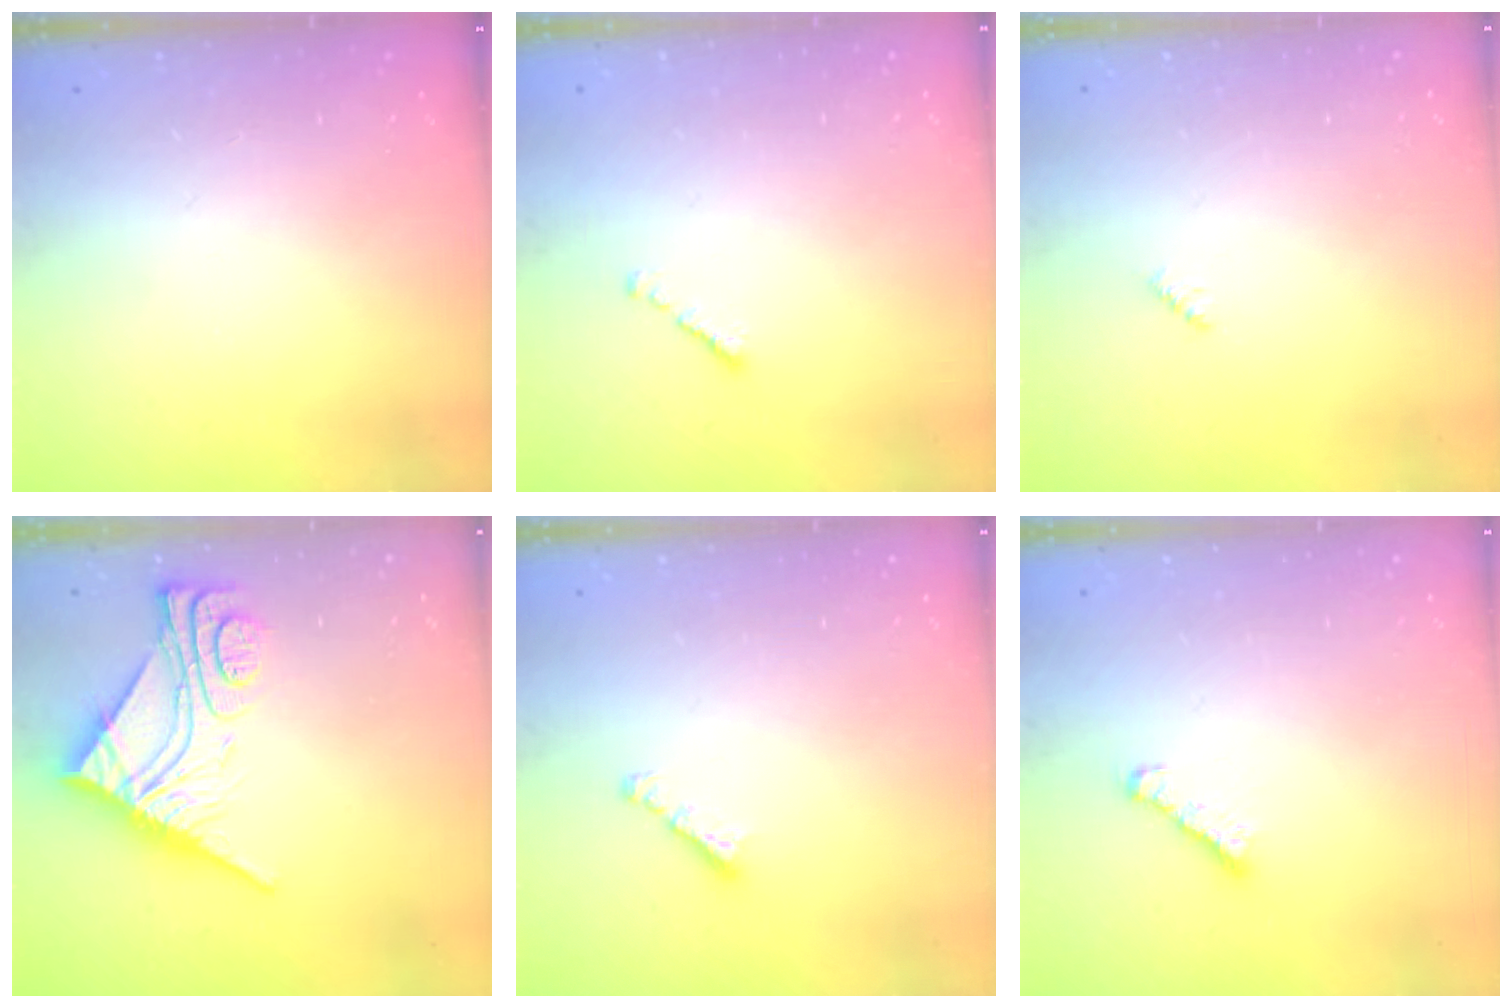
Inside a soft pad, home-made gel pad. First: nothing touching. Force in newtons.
{"total": 1.3, "press": 1.1, "slide": 0.6}
{"total": 2.4, "press": 2.4, "slide": 0.4}
{"total": 11.3, "press": 11.2, "slide": 1.4}
{"total": 2.2, "press": 2.1, "slide": 0.6}
{"total": 1.9, "press": 1.8, "slide": 0.6}